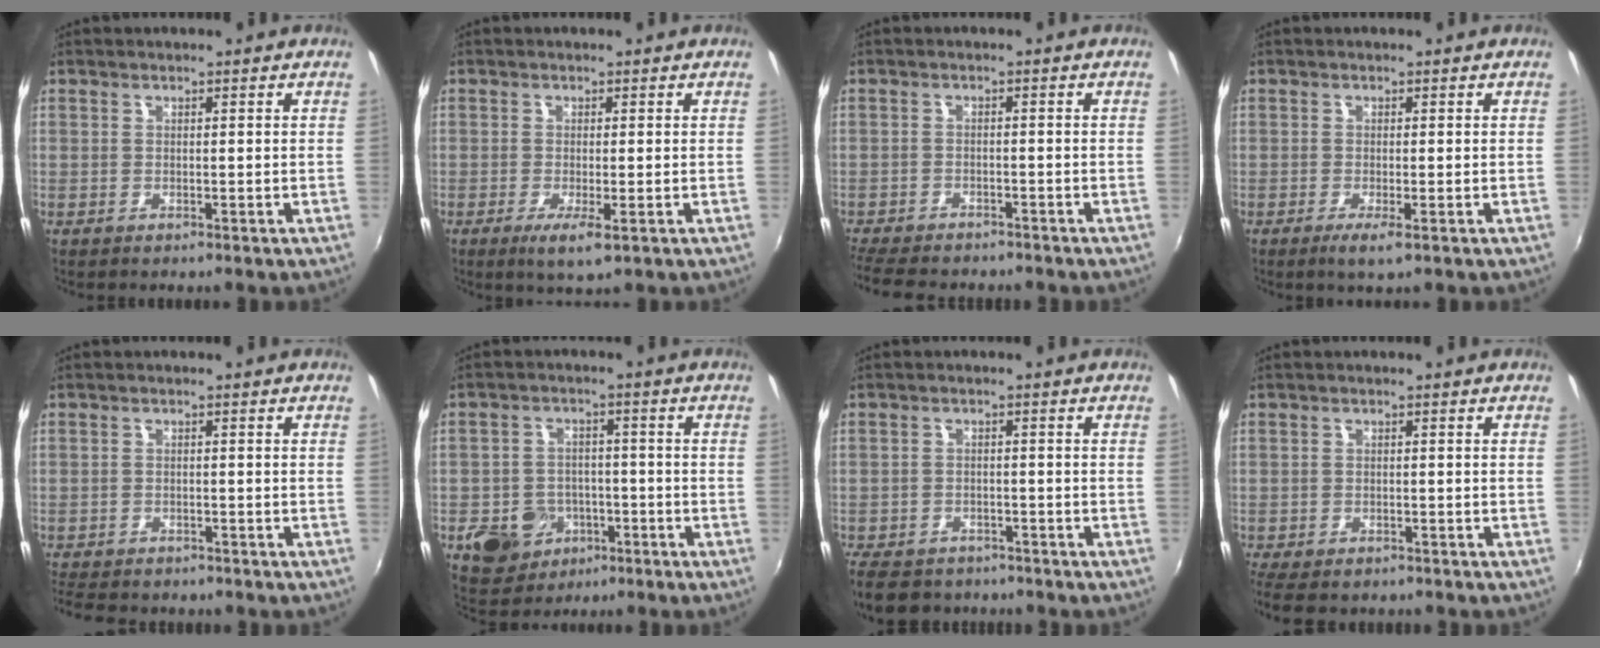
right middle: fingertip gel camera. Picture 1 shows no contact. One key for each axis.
{"total": 3.5, "fx": -1.5, "fy": 0.4, "fz": 3.2, "tx": -0.066, "ty": -0.016, "tz": -0.027}
{"total": 9.9, "fx": -8.8, "fy": 2.8, "fz": 3.7, "tx": -0.098, "ty": -0.021, "tz": -0.141}
{"total": 2.3, "fx": -1.2, "fy": 0.0, "fz": 2.0, "tx": -0.044, "ty": -0.011, "tz": -0.022}
{"total": 8.4, "fx": -7.3, "fy": 2.8, "fz": 2.9, "tx": -0.080, "ty": -0.021, "tz": -0.115}
{"total": 10.2, "fx": -4.8, "fy": 8.2, "fz": 3.7, "tx": -0.099, "ty": 0.016, "tz": -0.062}
{"total": 11.6, "fx": -9.2, "fy": 5.8, "fz": 4.1, "tx": -0.114, "ty": -0.014, "tz": -0.143}
{"total": 7.6, "fx": -6.2, "fy": 2.8, "fz": 3.3, "tx": -0.084, "ty": -0.030, "tz": -0.102}